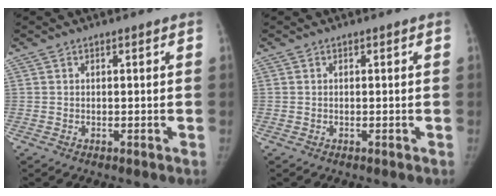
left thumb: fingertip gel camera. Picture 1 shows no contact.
{"total": 0.0}